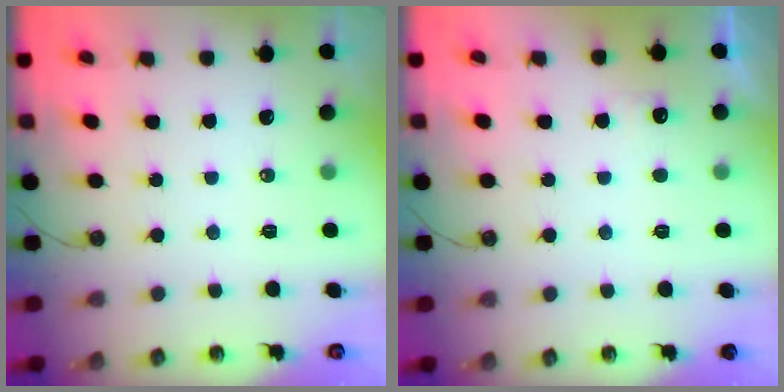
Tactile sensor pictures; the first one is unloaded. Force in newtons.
{"total": 2.1, "press": 1.9, "slide": 0.9}